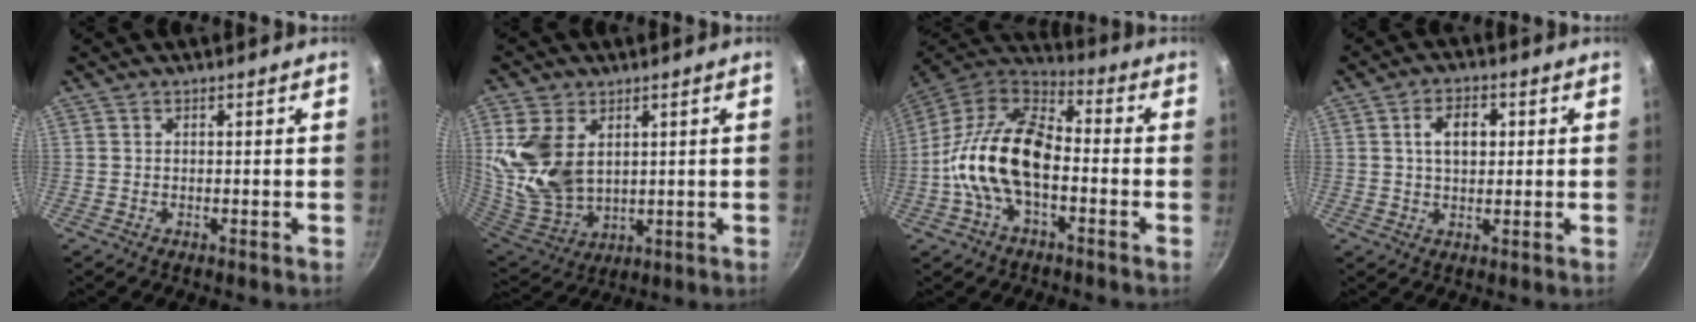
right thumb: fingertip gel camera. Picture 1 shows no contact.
{"total": 14.5, "force": [3.9, 9.9, 9.9], "torque": [-0.190, -0.032, 0.093]}
{"total": 17.6, "force": [-3.0, 9.9, 14.2], "torque": [-0.248, 0.044, -0.071]}
{"total": 6.0, "force": [1.2, 3.8, 4.5], "torque": [-0.059, 0.006, 0.018]}